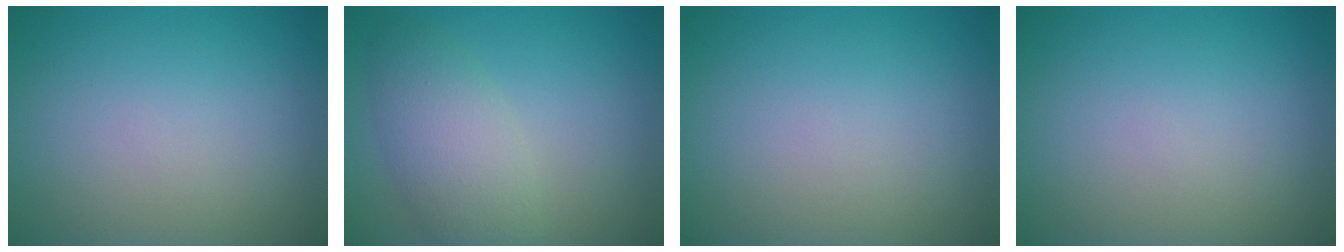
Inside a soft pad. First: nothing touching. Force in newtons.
{"total": 4.2, "press": 4.2, "slide": 0.3}
{"total": 0.0}
{"total": 0.0}